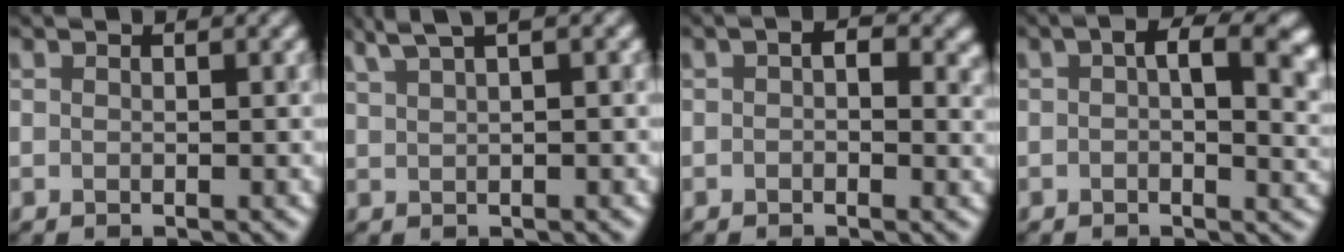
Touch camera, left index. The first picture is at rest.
{"total": 3.2, "force": [2.5, 0.5, 2.0], "torque": [-0.026, 0.012, 0.039]}
{"total": 3.3, "force": [0.7, 1.9, 2.6], "torque": [-0.029, 0.009, 0.005]}
{"total": 7.9, "force": [1.7, 3.8, 6.8], "torque": [-0.085, 0.014, 0.020]}